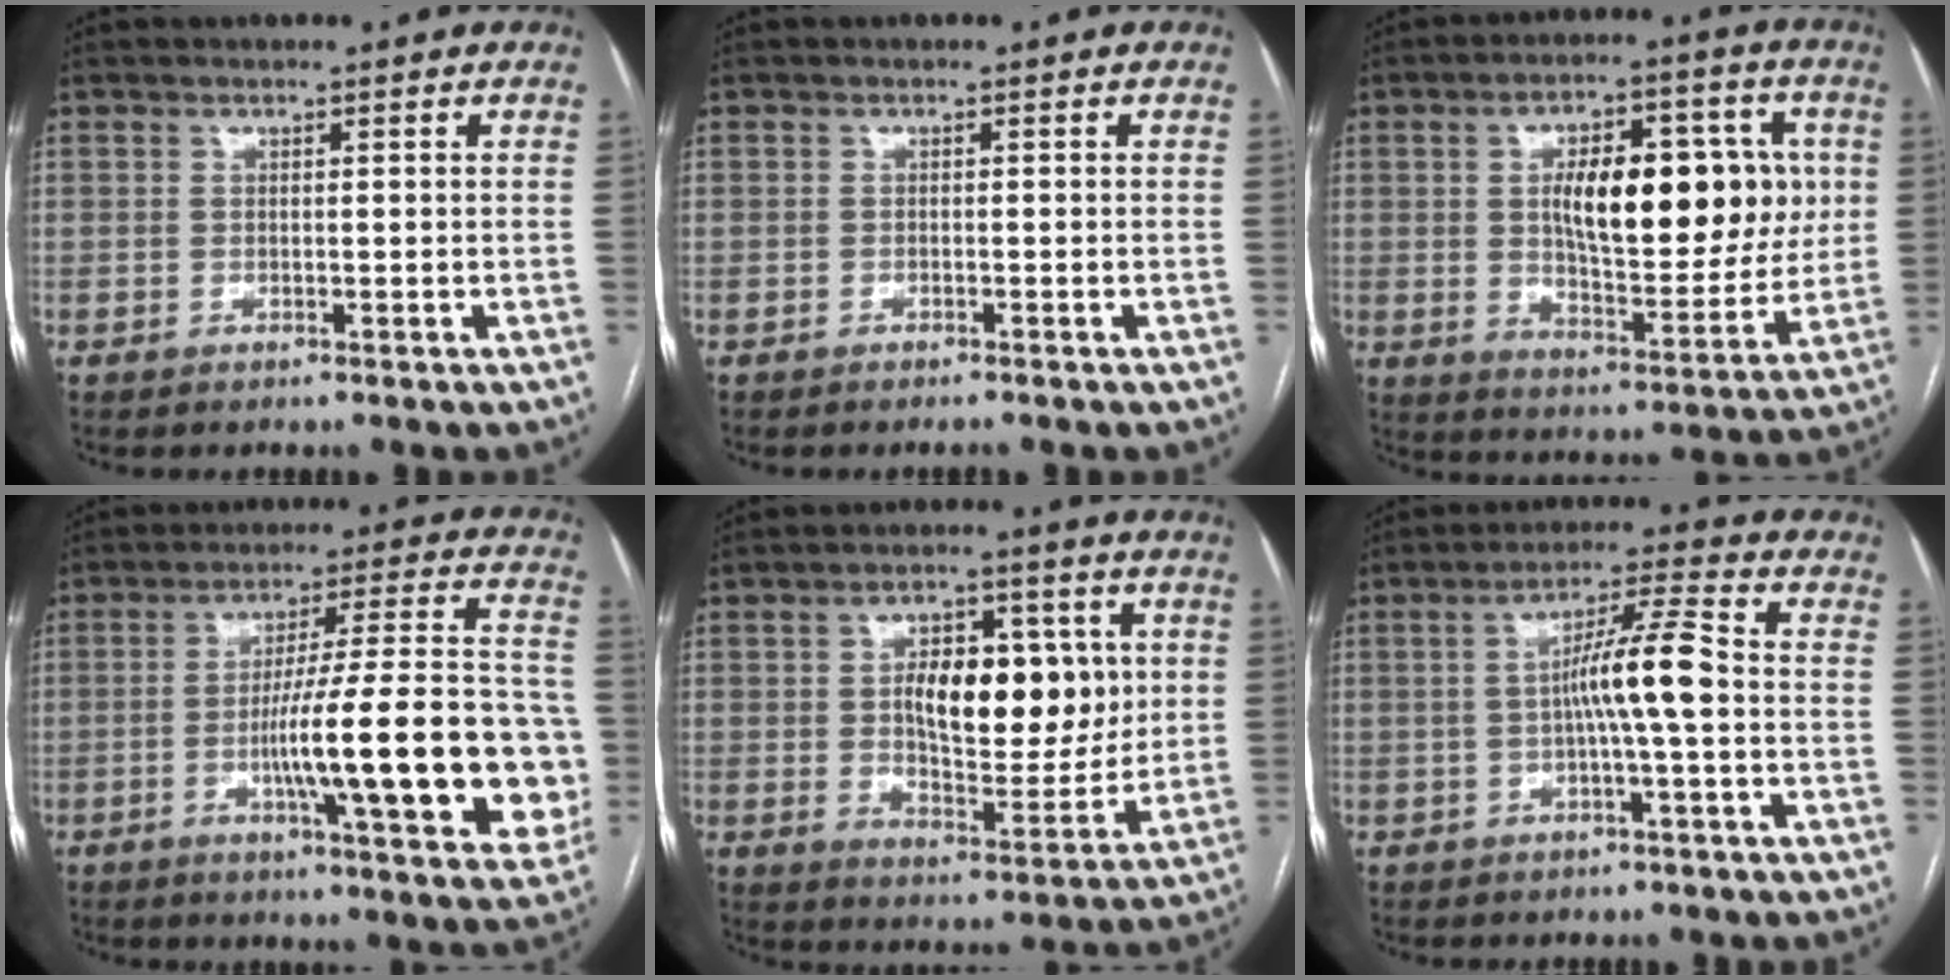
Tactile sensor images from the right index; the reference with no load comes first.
{"total": 0.8, "force": [-0.7, 0.0, 0.3], "torque": [-0.010, -0.001, -0.010]}
{"total": 17.8, "force": [3.0, 7.5, 15.8], "torque": [-0.237, 0.023, 0.053]}
{"total": 21.6, "force": [-4.5, 2.9, 20.9], "torque": [-0.251, 0.020, -0.058]}
{"total": 13.8, "force": [2.2, 6.4, 12.0], "torque": [-0.186, 0.012, 0.042]}
{"total": 7.6, "force": [-0.7, 0.1, 7.6], "torque": [-0.135, 0.017, -0.014]}